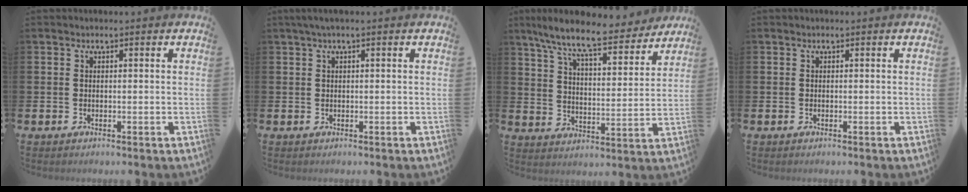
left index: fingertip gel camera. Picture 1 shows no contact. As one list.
[{"total": 1.1, "force": [0.5, 0.1, 1.0], "torque": [-0.024, 0.005, 0.009]}, {"total": 10.1, "force": [9.0, 1.4, 4.4], "torque": [-0.114, -0.051, 0.154]}, {"total": 0.0}]